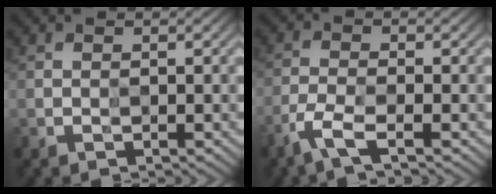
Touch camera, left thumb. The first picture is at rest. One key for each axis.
{"total": 4.2, "fx": -3.5, "fy": 0.4, "fz": 2.4, "tx": -0.057, "ty": -0.003, "tz": -0.078}